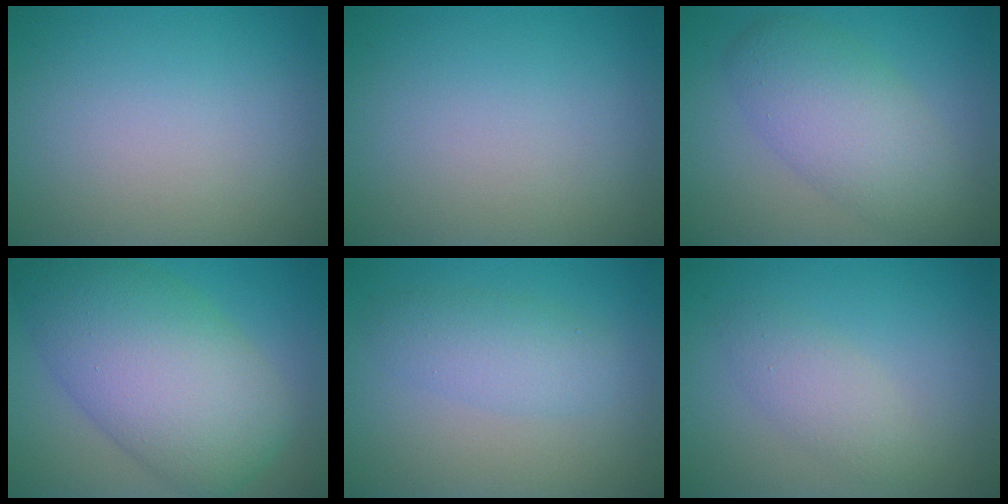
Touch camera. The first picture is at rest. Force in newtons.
{"total": 0.0}
{"total": 5.4, "press": 5.3, "slide": 0.4}
{"total": 11.2, "press": 11.2, "slide": 0.4}
{"total": 3.0, "press": 3.0, "slide": 0.1}
{"total": 2.3, "press": 2.3, "slide": 0.2}